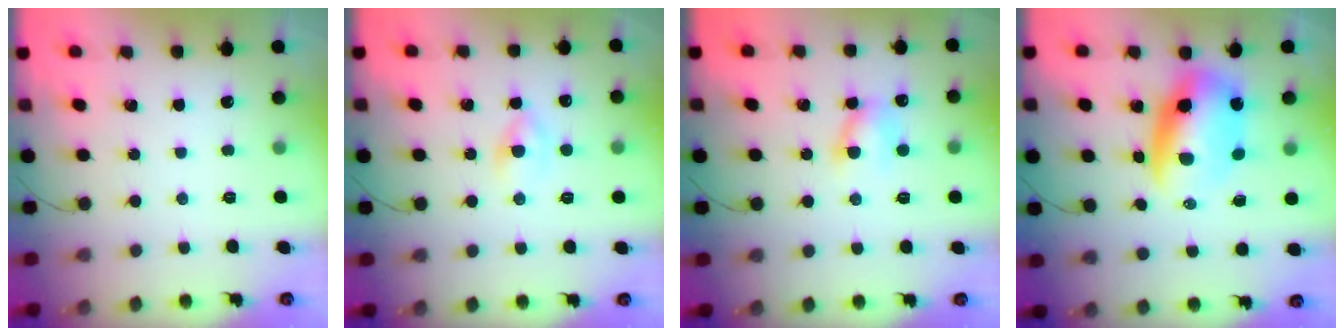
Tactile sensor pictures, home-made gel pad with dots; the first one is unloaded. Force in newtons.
{"total": 2.2, "press": 1.9, "slide": 1.1}
{"total": 6.5, "press": 6.5, "slide": 0.6}
{"total": 10.8, "press": 10.5, "slide": 2.6}